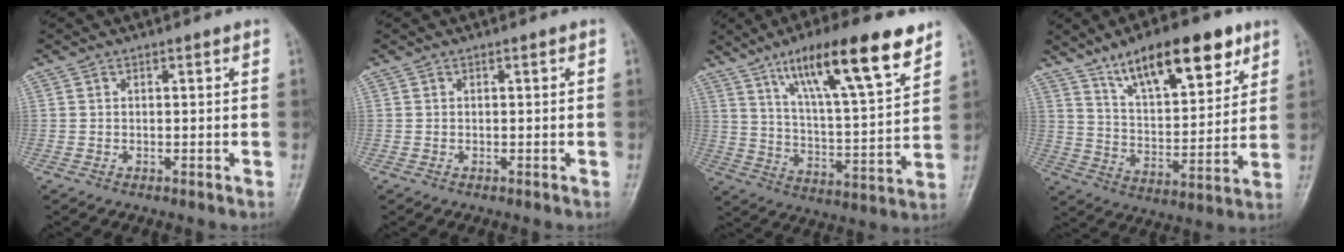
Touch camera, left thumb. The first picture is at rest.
{"total": 0.0}
{"total": 19.7, "force": [12.0, 4.3, 15.0], "torque": [-0.221, -0.044, 0.203]}
{"total": 17.8, "force": [10.9, 6.8, 12.3], "torque": [-0.157, -0.046, 0.185]}